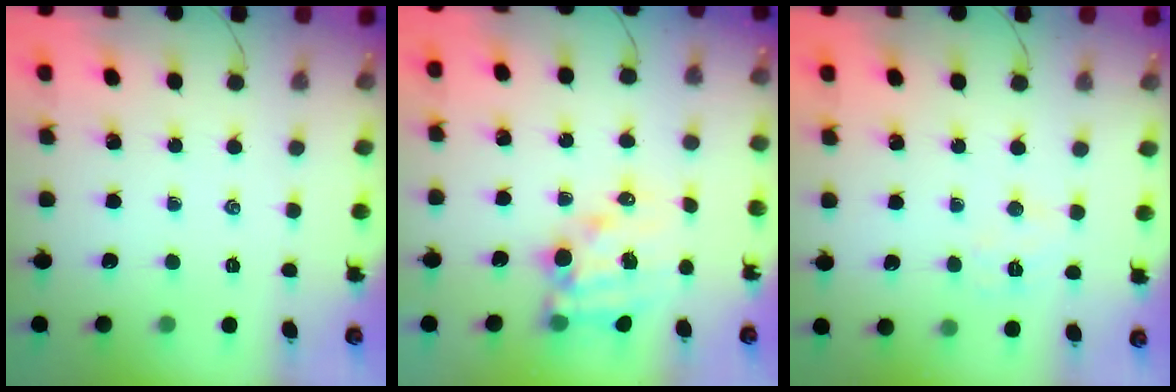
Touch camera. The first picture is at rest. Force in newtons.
{"total": 12.3, "press": 11.8, "slide": 3.4}
{"total": 6.5, "press": 6.4, "slide": 1.2}